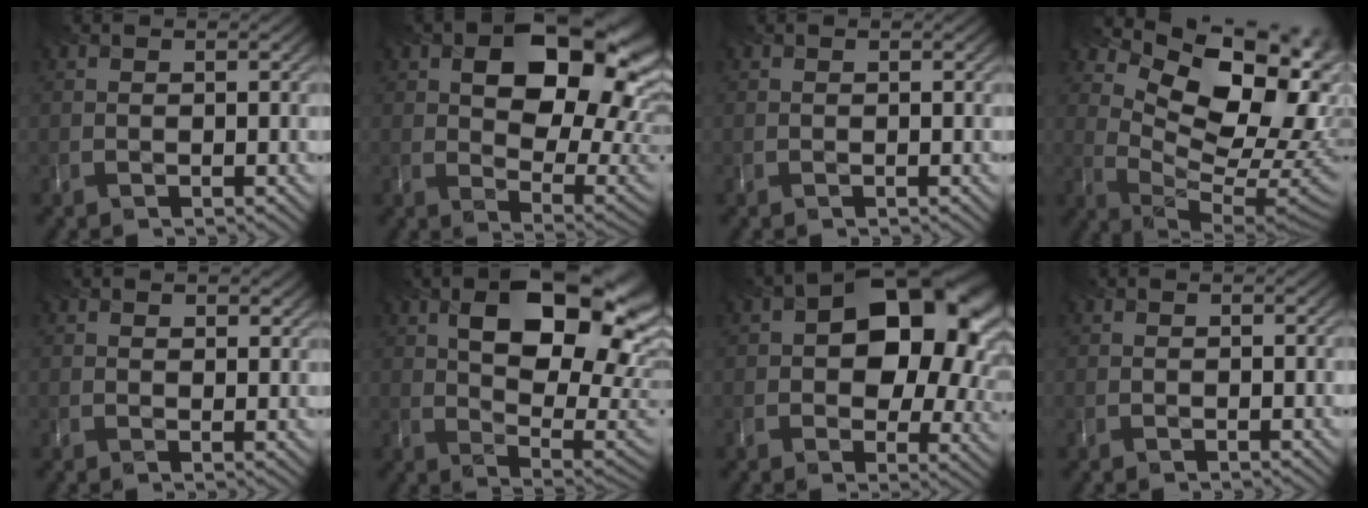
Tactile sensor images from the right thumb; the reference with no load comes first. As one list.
[{"total": 16.5, "force": [5.3, 9.6, 12.4], "torque": [-0.161, -0.003, 0.096]}, {"total": 0.0}, {"total": 15.4, "force": [7.2, 8.0, 11.0], "torque": [-0.194, 0.010, 0.121]}, {"total": 2.0, "force": [1.5, 0.9, 1.0], "torque": [-0.020, -0.004, 0.028]}, {"total": 16.1, "force": [5.7, 8.0, 12.7], "torque": [-0.184, 0.011, 0.090]}, {"total": 14.3, "force": [3.1, 9.2, 10.5], "torque": [-0.133, -0.004, 0.055]}, {"total": 0.0}]